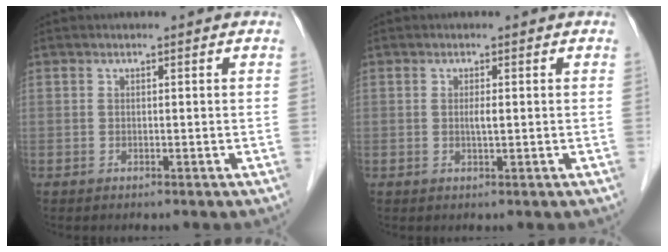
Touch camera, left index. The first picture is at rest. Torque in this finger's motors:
{"motor_torque": [0.18, 0.10, 0.05, 0.01]}